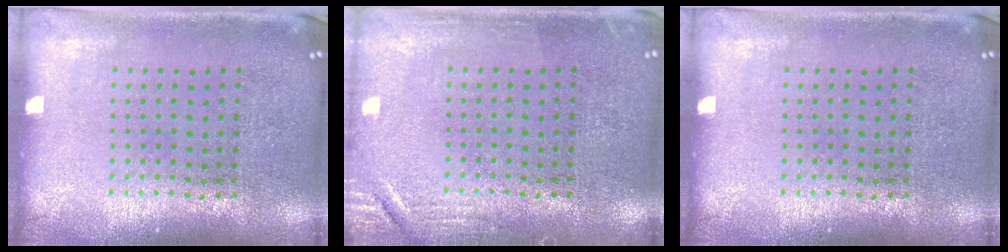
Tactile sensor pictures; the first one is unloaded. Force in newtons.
{"total": 2.1, "press": 2.0, "slide": 0.4}
{"total": 0.0}